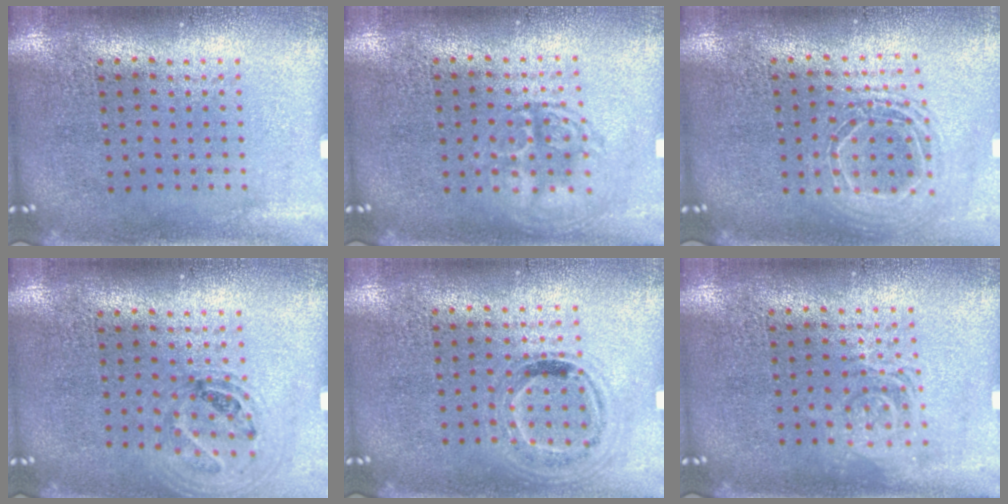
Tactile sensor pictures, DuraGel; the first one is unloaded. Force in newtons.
{"total": 1.3, "press": 1.3, "slide": 0.1}
{"total": 1.6, "press": 1.3, "slide": 0.9}
{"total": 0.9, "press": 0.9, "slide": 0.2}
{"total": 1.0, "press": 0.9, "slide": 0.4}
{"total": 1.1, "press": 1.1, "slide": 0.3}